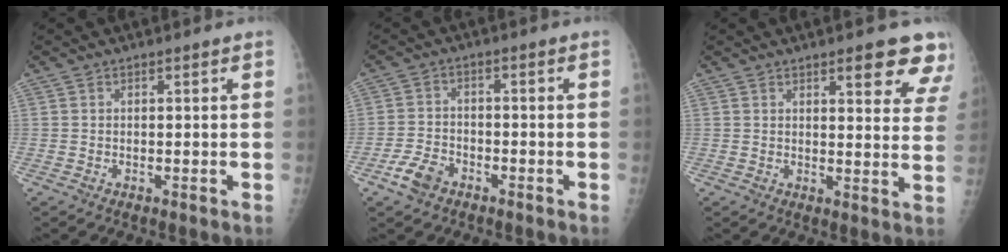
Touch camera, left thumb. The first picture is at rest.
{"total": 5.2, "force": [-3.3, 3.1, 2.5], "torque": [-0.046, 0.017, -0.060]}
{"total": 10.4, "force": [7.4, 3.1, 6.6], "torque": [-0.042, -0.034, 0.077]}